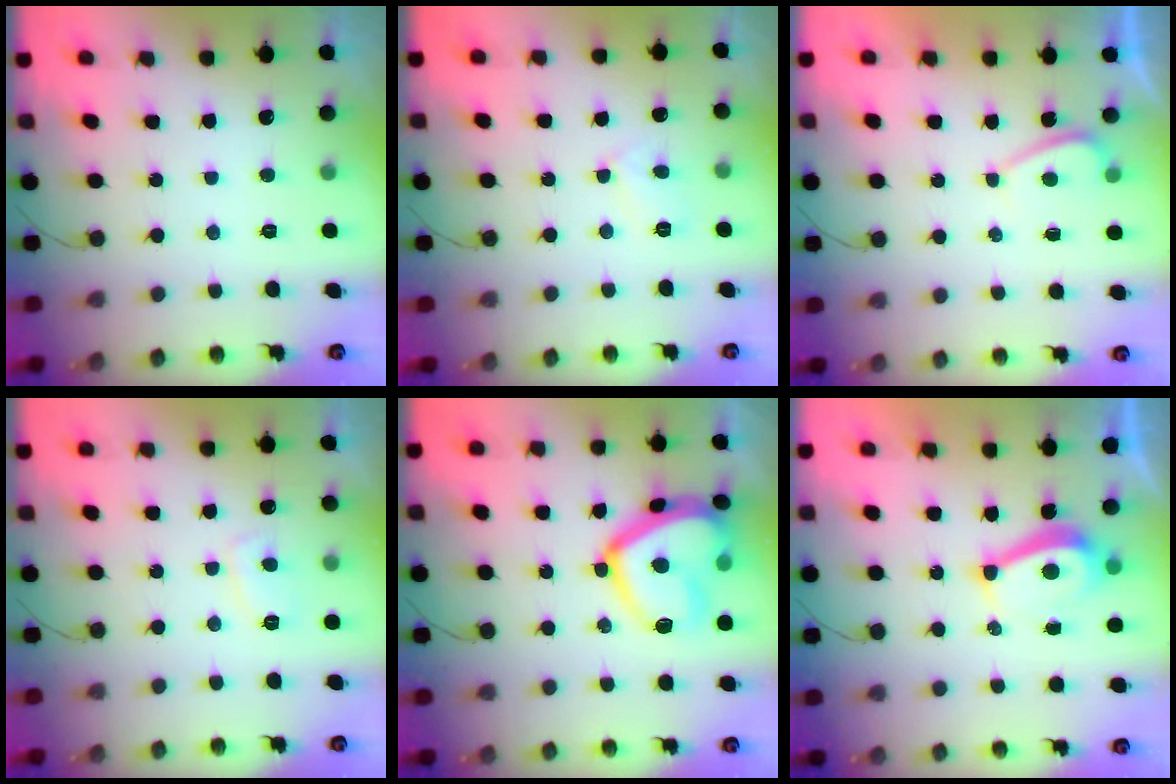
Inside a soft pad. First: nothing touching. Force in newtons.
{"total": 3.5, "press": 3.5, "slide": 0.3}
{"total": 1.6, "press": 1.5, "slide": 0.6}
{"total": 3.6, "press": 3.6, "slide": 0.6}
{"total": 18.0, "press": 17.9, "slide": 1.4}
{"total": 7.3, "press": 7.3, "slide": 0.4}